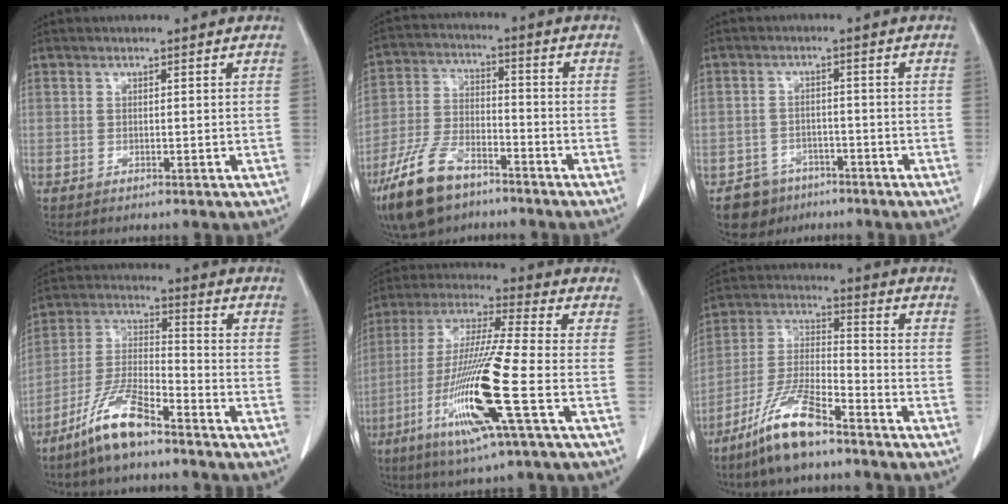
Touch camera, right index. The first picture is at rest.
{"total": 12.0, "force": [-8.0, 5.4, 7.1], "torque": [-0.156, -0.009, -0.154]}
{"total": 5.1, "force": [-3.4, 3.8, 0.2], "torque": [0.000, 0.012, -0.049]}
{"total": 10.2, "force": [-7.4, 1.7, 6.8], "torque": [-0.149, -0.015, -0.149]}
{"total": 16.3, "force": [-5.7, -0.7, 15.3], "torque": [-0.317, -0.024, -0.112]}
{"total": 11.4, "force": [-8.2, 1.9, 7.8], "torque": [-0.168, -0.016, -0.161]}